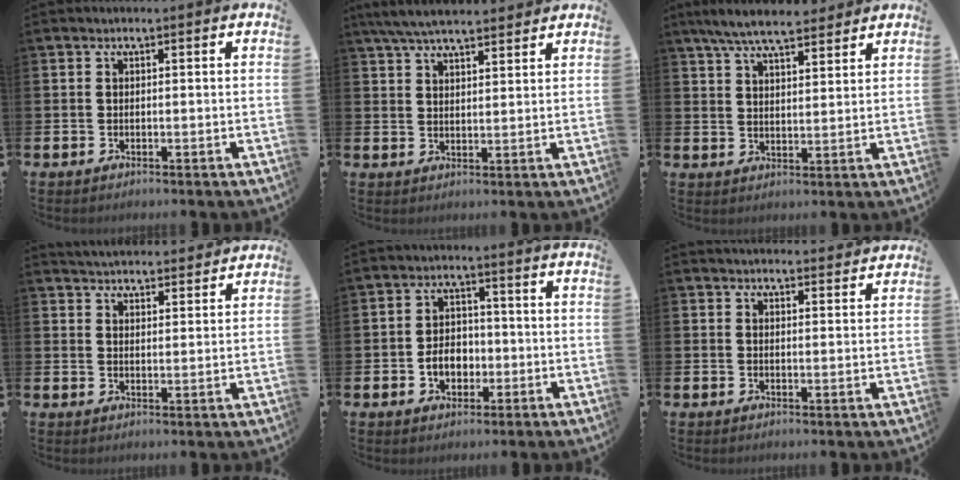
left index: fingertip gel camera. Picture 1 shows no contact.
{"total": 5.7, "force": [5.4, 0.9, 1.7], "torque": [-0.052, -0.015, 0.100]}
{"total": 7.2, "force": [6.6, 1.4, 2.5], "torque": [-0.064, -0.021, 0.121]}
{"total": 3.7, "force": [3.7, 0.3, -0.2], "torque": [-0.005, -0.024, 0.068]}
{"total": 4.5, "force": [-1.2, 3.3, 2.8], "torque": [-0.041, 0.001, -0.029]}
{"total": 2.6, "force": [2.6, 0.3, 0.0], "torque": [0.004, -0.018, 0.045]}